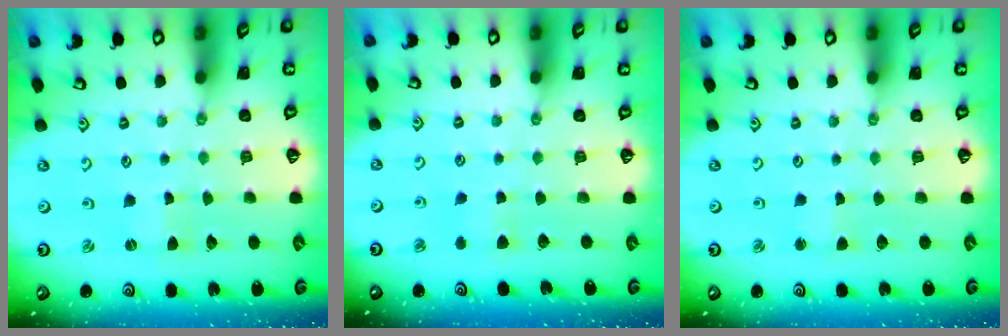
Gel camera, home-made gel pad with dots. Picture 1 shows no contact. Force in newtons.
{"total": 4.0, "press": 4.0, "slide": 0.6}
{"total": 2.1, "press": 2.1, "slide": 0.4}